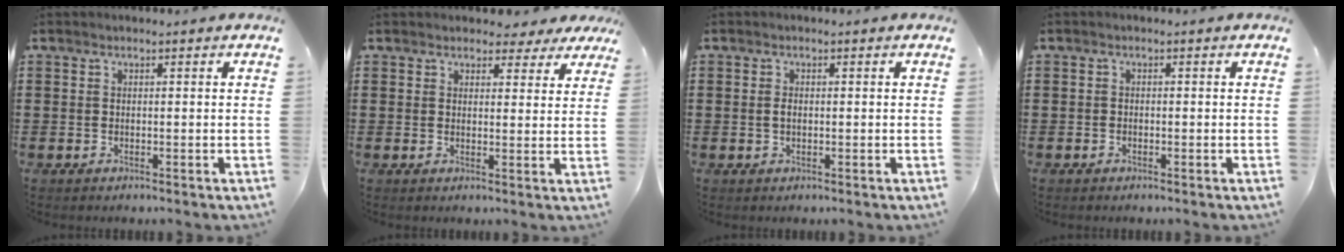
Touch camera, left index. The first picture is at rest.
{"total": 2.8, "force": [2.4, 1.4, 0.7], "torque": [-0.007, -0.003, 0.041]}
{"total": 1.3, "force": [-0.1, 0.7, 1.1], "torque": [-0.023, 0.003, -0.003]}
{"total": 0.8, "force": [-0.7, 0.4, 0.1], "torque": [-0.005, 0.001, -0.016]}